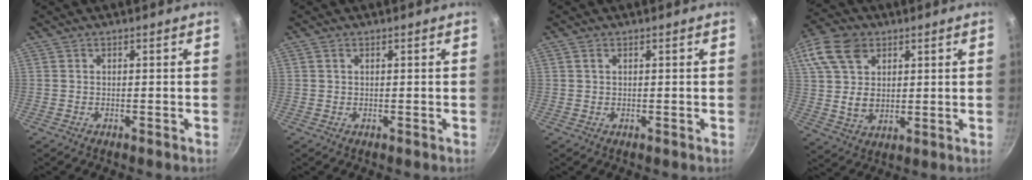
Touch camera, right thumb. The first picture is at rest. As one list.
[{"total": 0.7, "force": [0.4, 0.5, 0.4], "torque": [-0.006, 0.000, 0.006]}, {"total": 1.0, "force": [0.5, 0.6, 0.6], "torque": [-0.010, 0.000, 0.008]}, {"total": 16.3, "force": [6.6, 11.8, 9.2], "torque": [-0.184, 0.002, 0.123]}]